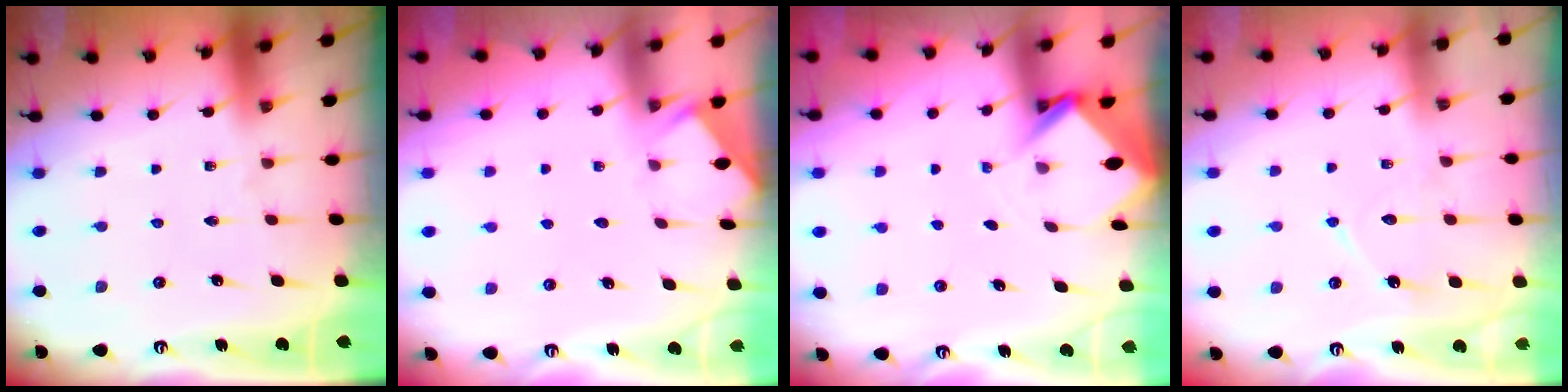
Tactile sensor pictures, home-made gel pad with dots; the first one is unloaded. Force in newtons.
{"total": 1.9, "press": 1.9, "slide": 0.3}
{"total": 2.9, "press": 2.9, "slide": 0.3}
{"total": 8.2, "press": 8.1, "slide": 0.7}